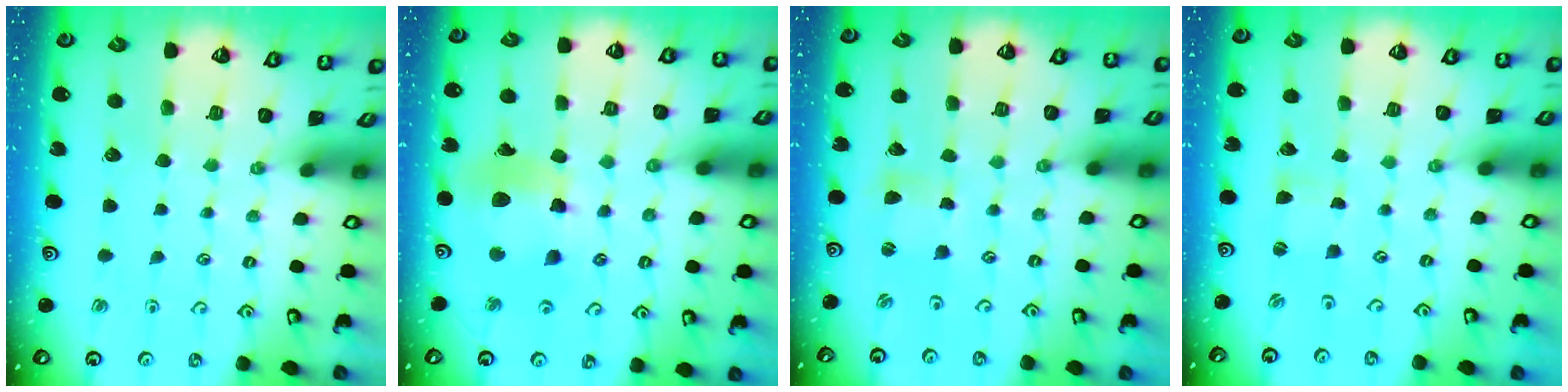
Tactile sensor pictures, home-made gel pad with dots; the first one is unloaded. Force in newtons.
{"total": 14.4, "press": 14.2, "slide": 2.0}
{"total": 2.0, "press": 2.0, "slide": 0.4}
{"total": 1.3, "press": 1.2, "slide": 0.3}